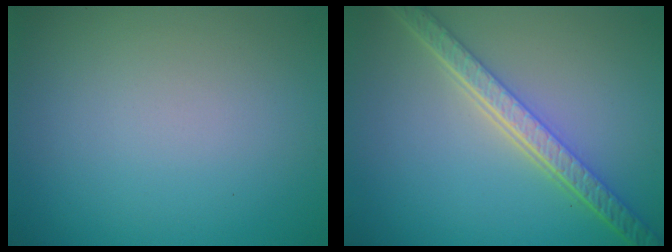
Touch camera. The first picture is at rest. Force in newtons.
{"total": 5.6, "press": 4.2, "slide": 3.7}